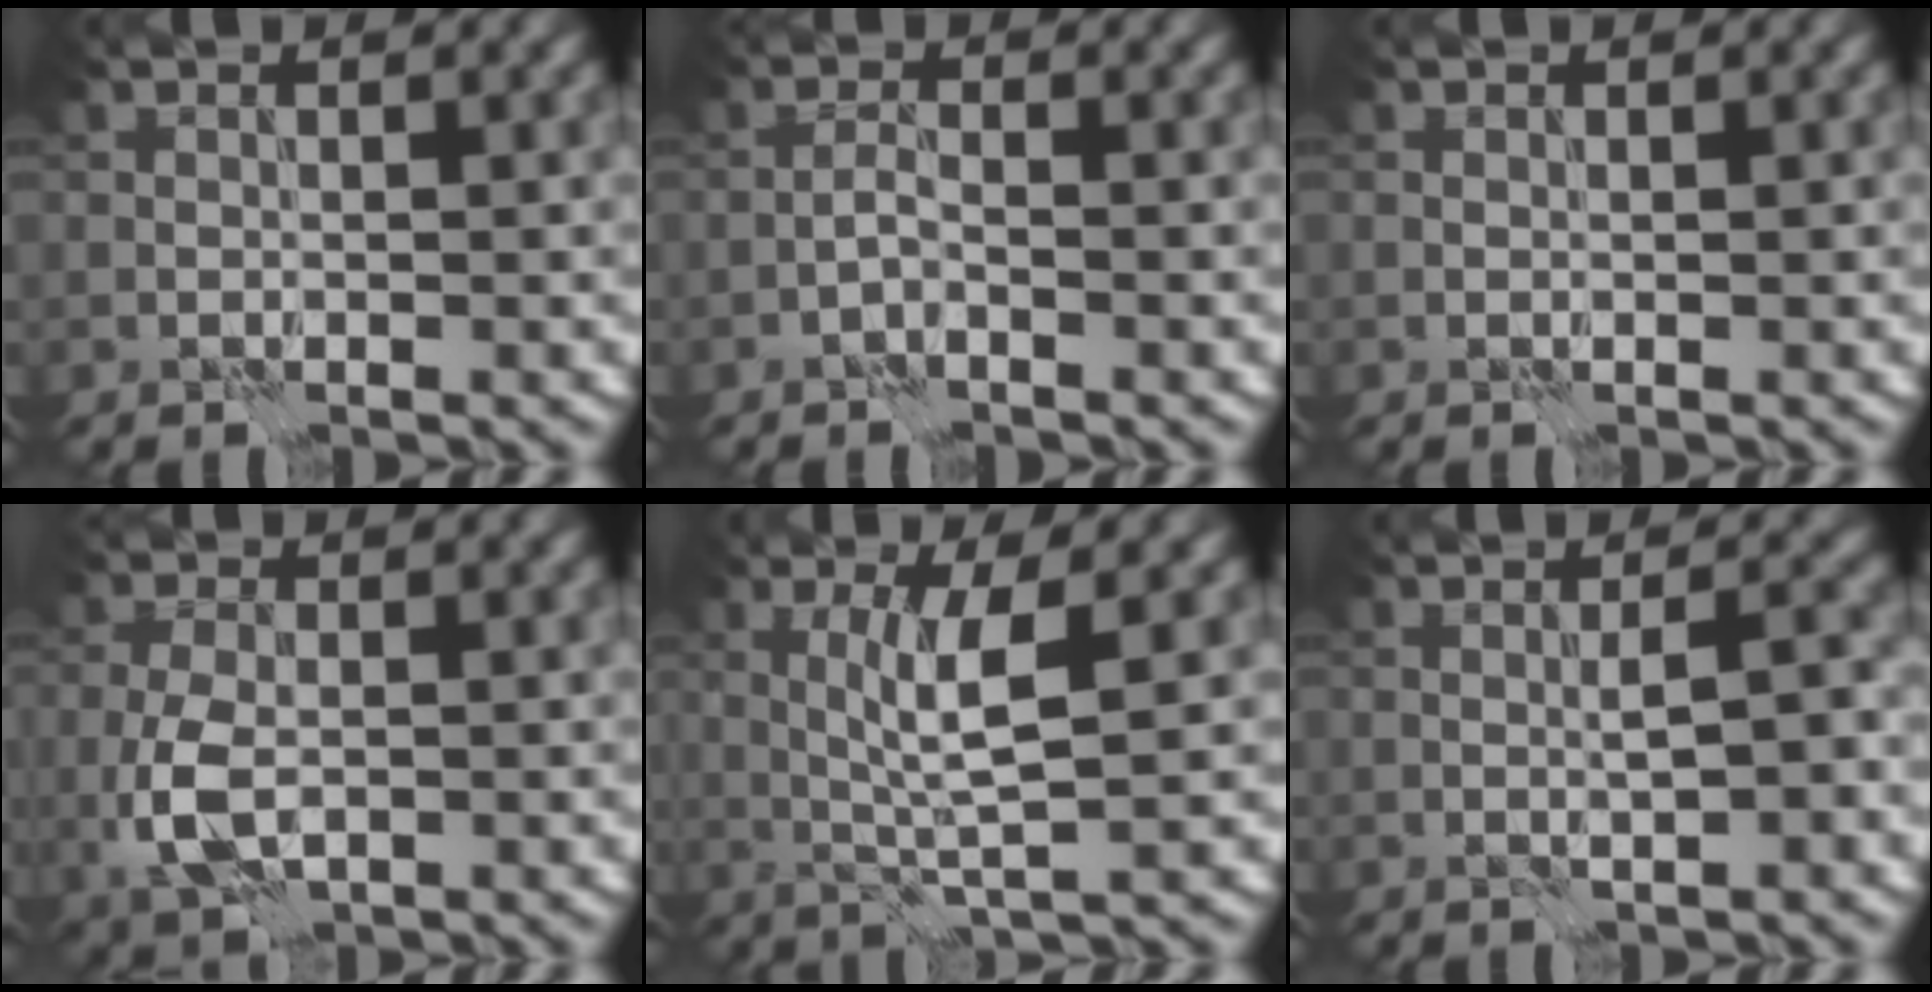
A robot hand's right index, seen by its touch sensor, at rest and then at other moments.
{"total": 1.0, "force": [-0.8, -0.1, 0.6], "torque": [-0.012, 0.006, -0.022]}
{"total": 0.0}
{"total": 4.8, "force": [-0.8, 2.8, 3.7], "torque": [-0.089, -0.011, -0.015]}
{"total": 3.9, "force": [0.4, 0.0, 3.8], "torque": [-0.081, -0.002, 0.016]}
{"total": 2.2, "force": [-0.2, 0.1, 2.2], "torque": [-0.039, 0.007, -0.002]}